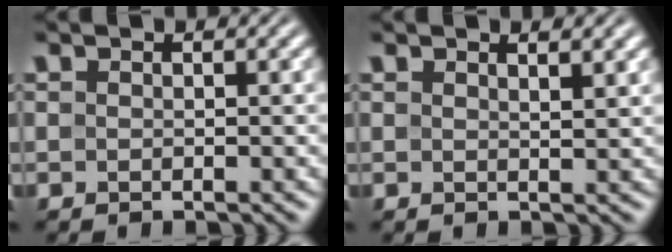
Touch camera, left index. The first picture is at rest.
{"total": 1.2, "force": [1.1, 0.3, 0.5], "torque": [-0.001, 0.001, 0.012]}